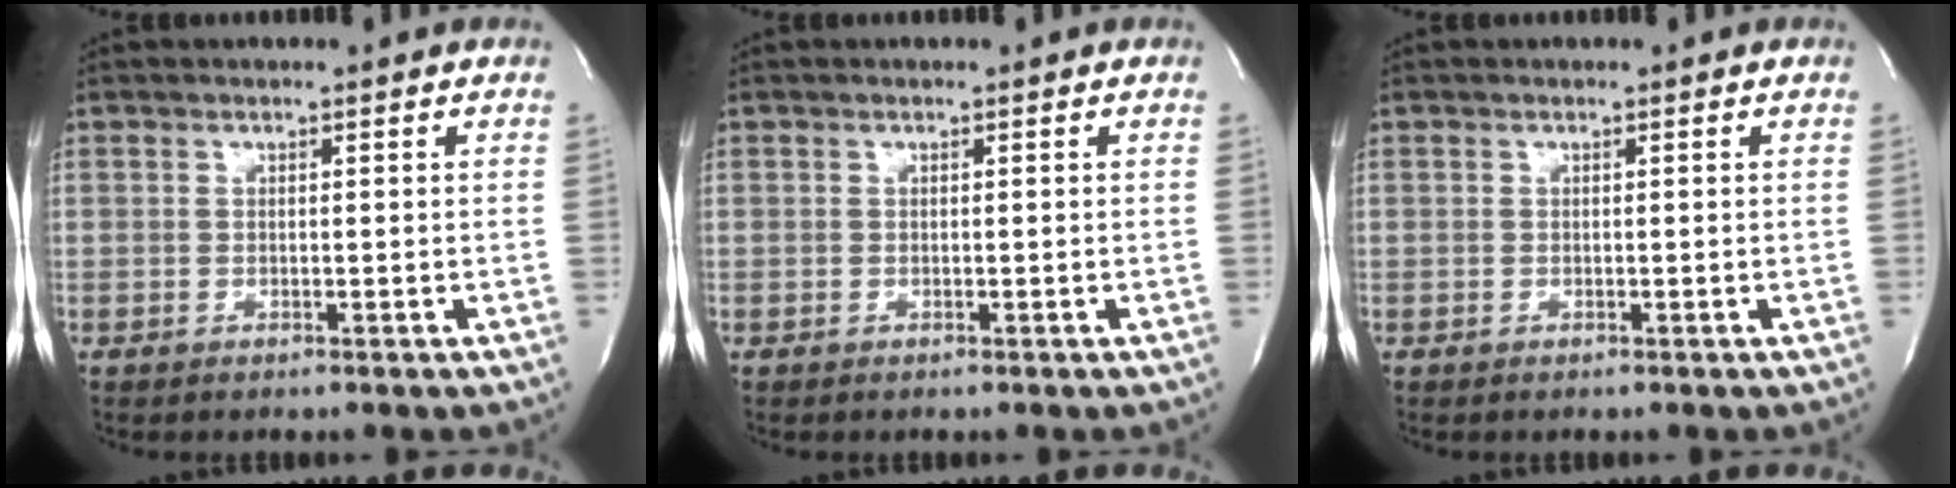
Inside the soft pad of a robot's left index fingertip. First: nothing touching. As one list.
[{"total": 0.0}, {"total": 0.0}]